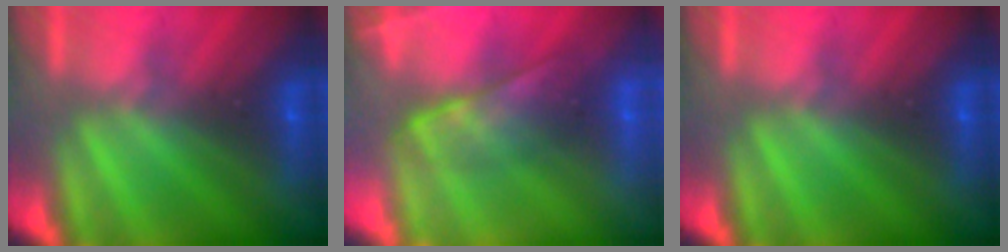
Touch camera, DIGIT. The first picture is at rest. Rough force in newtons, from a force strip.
{"total": 4.1}
{"total": 0.0}